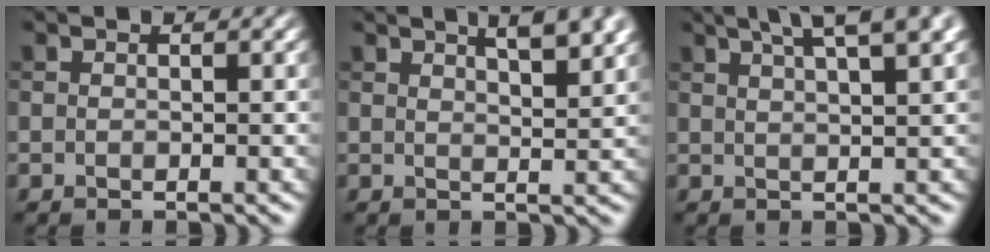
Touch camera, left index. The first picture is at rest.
{"total": 5.7, "force": [3.5, 2.1, 4.1], "torque": [-0.023, 0.023, 0.027]}
{"total": 8.2, "force": [5.2, 2.6, 5.7], "torque": [-0.056, 0.040, 0.043]}